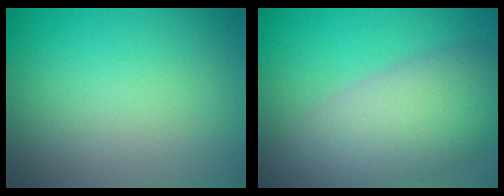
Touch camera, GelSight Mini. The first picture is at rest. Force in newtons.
{"total": 8.3, "press": 8.2, "slide": 0.7}